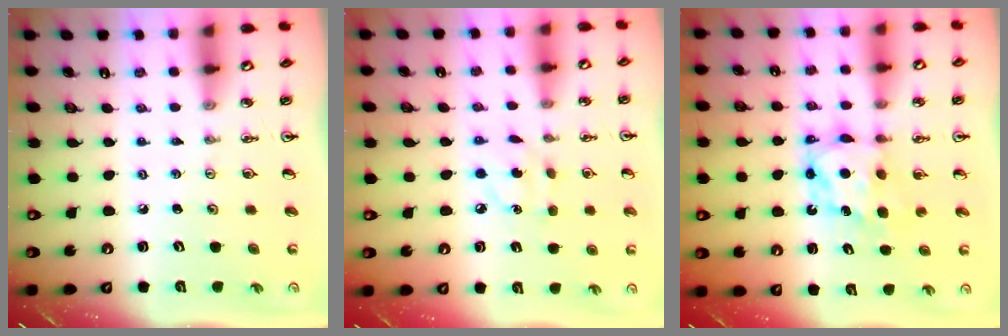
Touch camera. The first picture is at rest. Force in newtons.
{"total": 4.4, "press": 4.3, "slide": 0.5}
{"total": 6.2, "press": 6.2, "slide": 0.2}